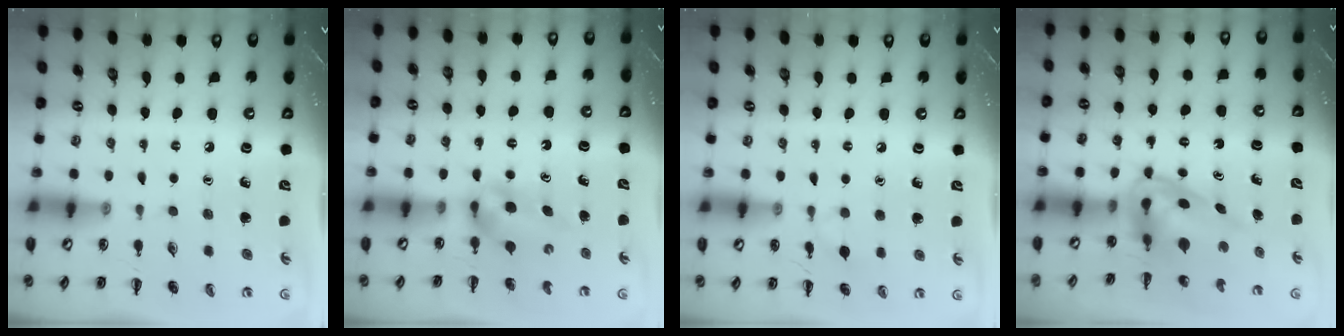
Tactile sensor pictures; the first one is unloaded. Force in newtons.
{"total": 3.9, "press": 3.9, "slide": 0.5}
{"total": 5.4, "press": 5.1, "slide": 1.8}
{"total": 4.0, "press": 4.0, "slide": 0.7}